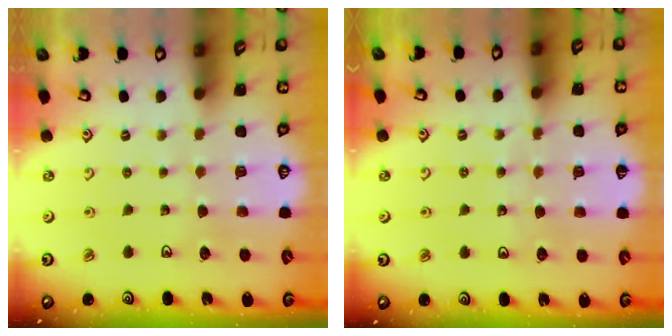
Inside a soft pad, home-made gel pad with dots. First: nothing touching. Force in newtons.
{"total": 4.6, "press": 4.2, "slide": 1.9}